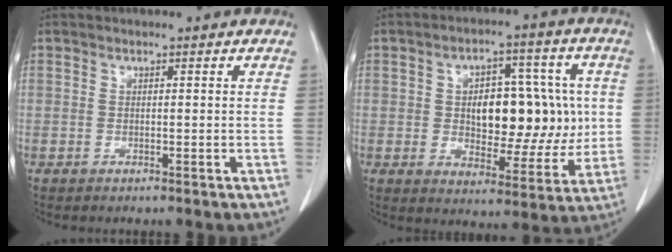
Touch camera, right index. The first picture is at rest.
{"total": 14.8, "force": [1.2, 7.9, 12.5], "torque": [-0.178, 0.026, 0.029]}